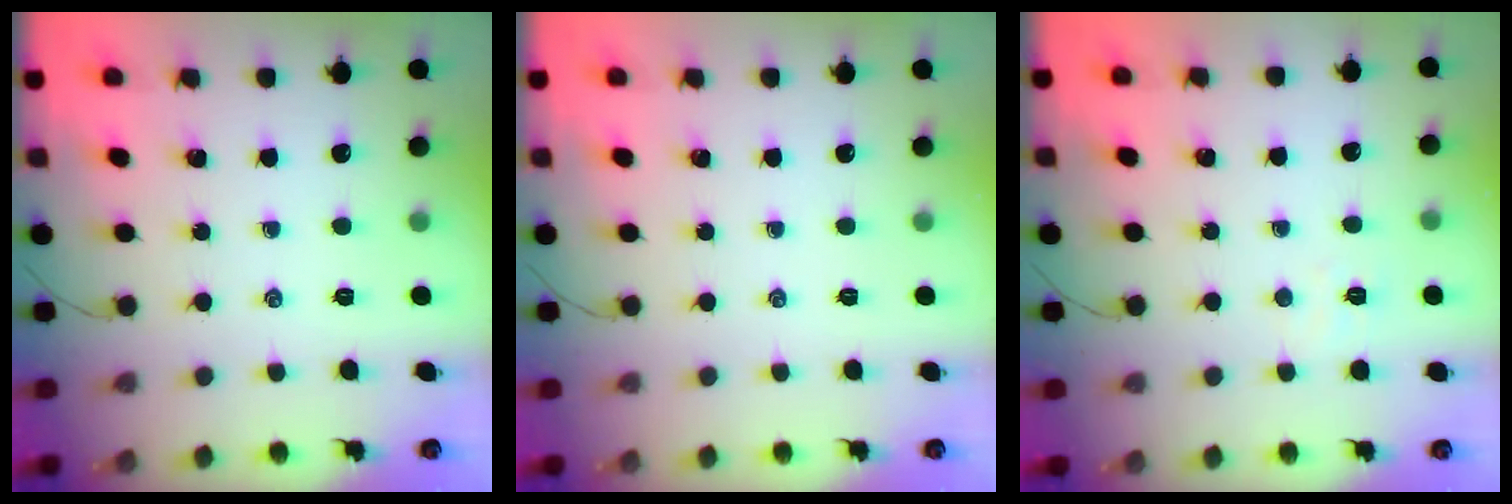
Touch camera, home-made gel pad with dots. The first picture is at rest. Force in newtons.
{"total": 0.0}
{"total": 3.4, "press": 3.3, "slide": 1.0}